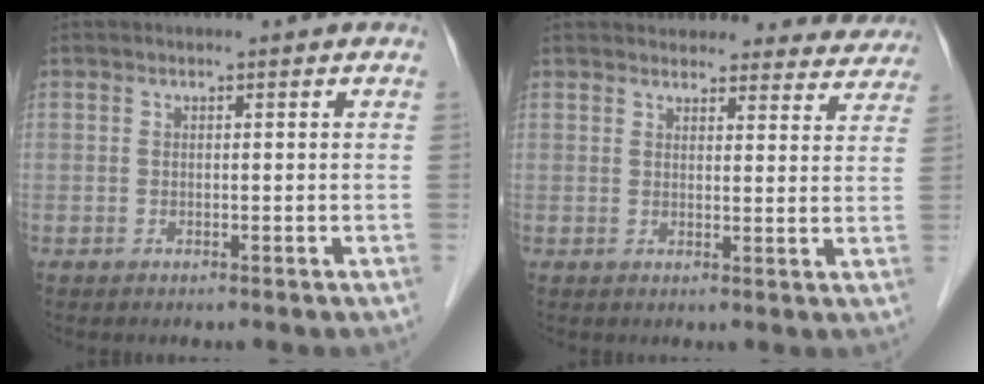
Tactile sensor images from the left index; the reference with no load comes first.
{"total": 17.7, "force": [16.7, 4.9, 3.0], "torque": [-0.013, -0.003, 0.184]}